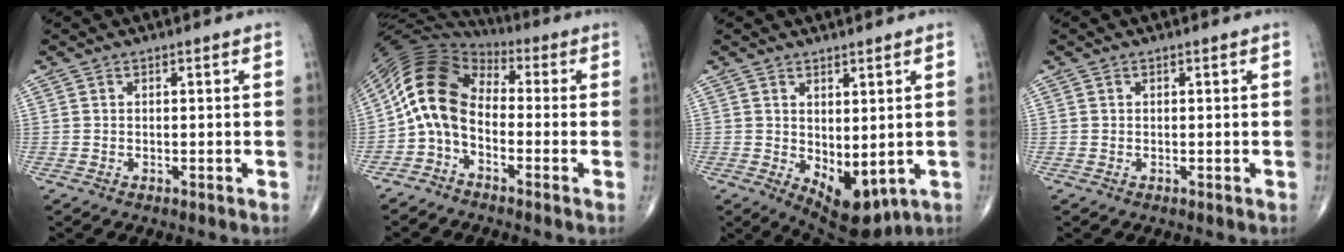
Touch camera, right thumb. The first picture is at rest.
{"total": 10.9, "force": [-1.7, 7.2, 8.0], "torque": [-0.142, 0.049, -0.049]}
{"total": 8.6, "force": [-0.9, 4.6, 7.2], "torque": [-0.084, -0.011, 0.010]}
{"total": 0.0}